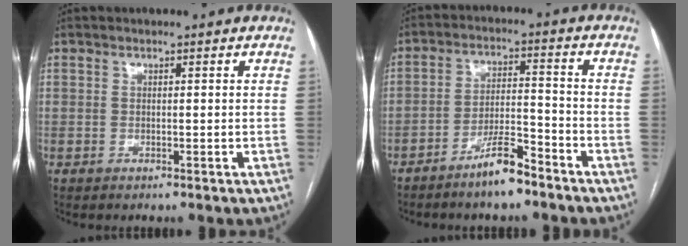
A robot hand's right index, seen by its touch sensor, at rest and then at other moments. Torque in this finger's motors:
{"motor_torque": [0.69, -0.39, 0.40, 0.09]}